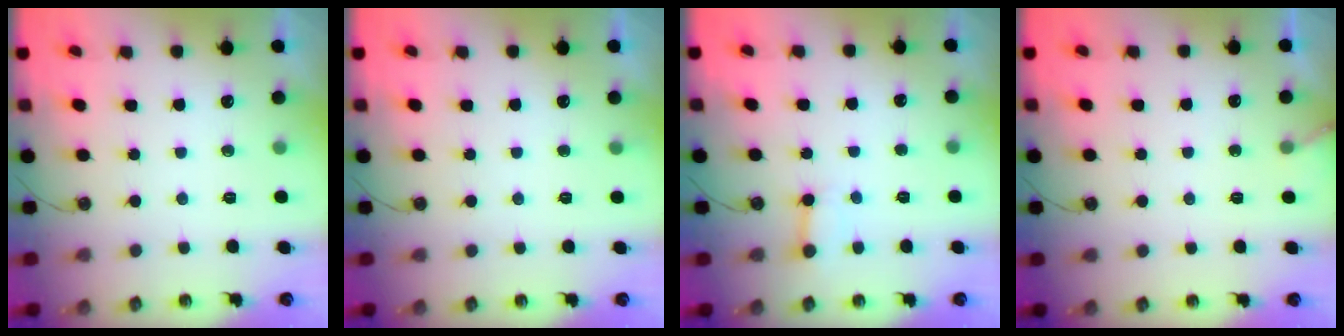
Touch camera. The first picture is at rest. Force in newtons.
{"total": 3.7, "press": 3.6, "slide": 0.4}
{"total": 4.2, "press": 4.2, "slide": 0.6}
{"total": 3.8, "press": 3.8, "slide": 0.3}